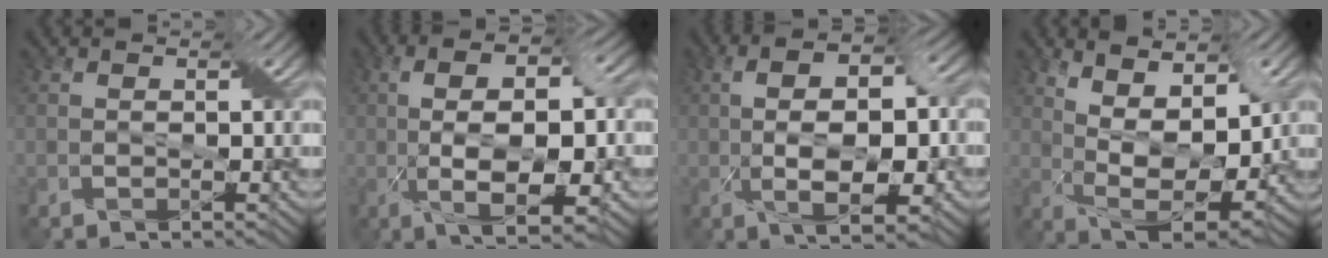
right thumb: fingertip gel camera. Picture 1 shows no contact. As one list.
[{"total": 11.3, "force": [-1.7, 4.2, 10.4], "torque": [-0.179, 0.005, -0.027]}, {"total": 10.5, "force": [-1.0, 4.4, 9.5], "torque": [-0.164, 0.005, -0.015]}, {"total": 11.6, "force": [4.8, 5.2, 9.2], "torque": [-0.172, 0.010, 0.083]}]